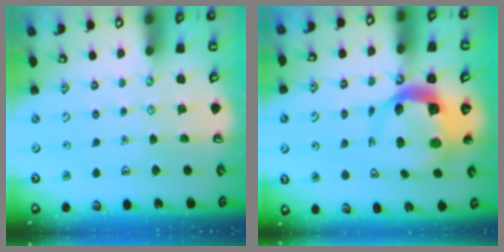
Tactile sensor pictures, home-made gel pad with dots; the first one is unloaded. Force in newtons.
{"total": 9.8, "press": 9.8, "slide": 1.1}